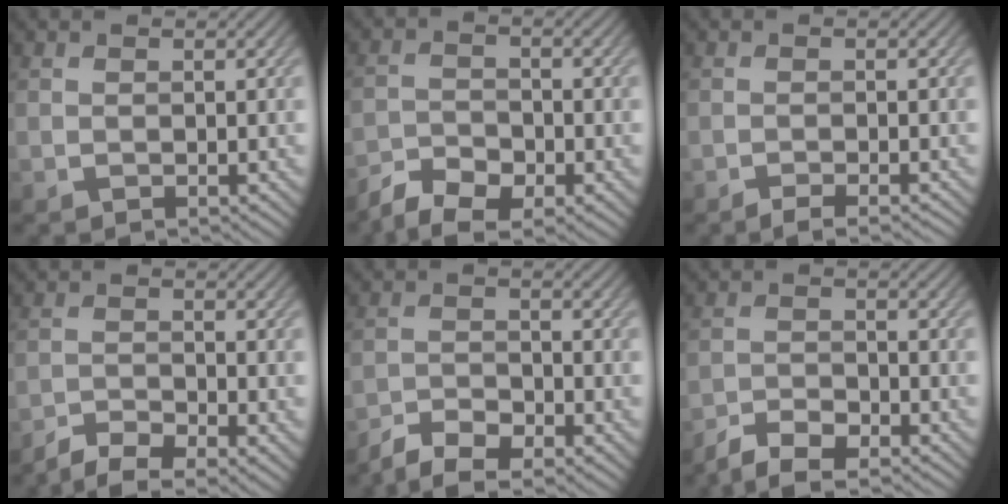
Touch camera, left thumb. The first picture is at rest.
{"total": 5.7, "force": [-4.3, 2.6, 2.8], "torque": [-0.051, -0.007, -0.085]}
{"total": 1.7, "force": [-1.3, 0.2, 1.2], "torque": [-0.014, 0.005, -0.027]}
{"total": 4.8, "force": [-3.8, 1.2, 2.7], "torque": [-0.051, -0.006, -0.069]}
{"total": 5.1, "force": [-4.0, 1.7, 2.6], "torque": [-0.047, -0.005, -0.077]}
{"total": 4.5, "force": [-3.8, 1.2, 2.2], "torque": [-0.043, -0.003, -0.076]}